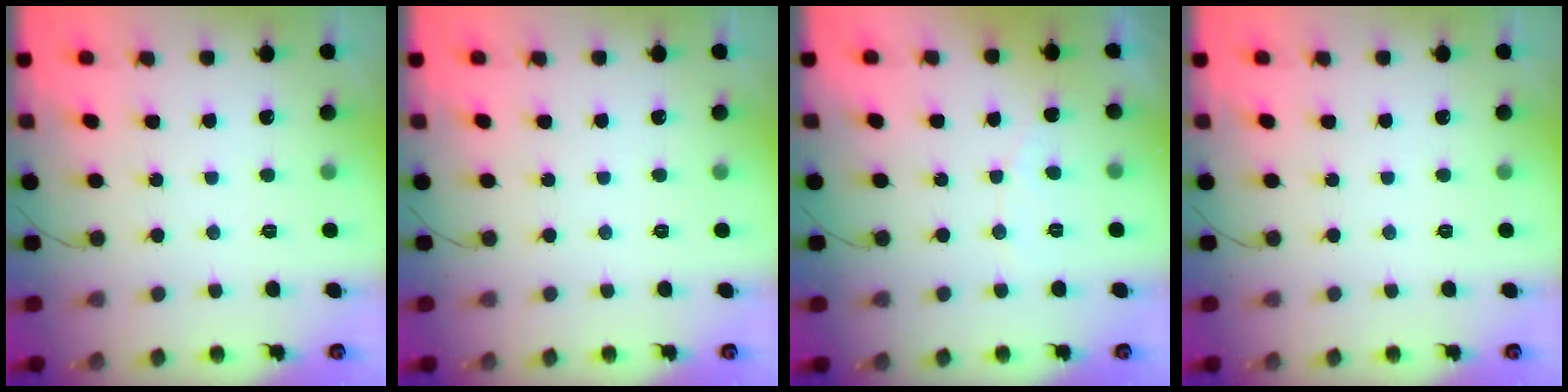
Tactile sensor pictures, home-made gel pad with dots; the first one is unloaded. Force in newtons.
{"total": 0.0}
{"total": 2.8, "press": 2.8, "slide": 0.1}
{"total": 0.0}